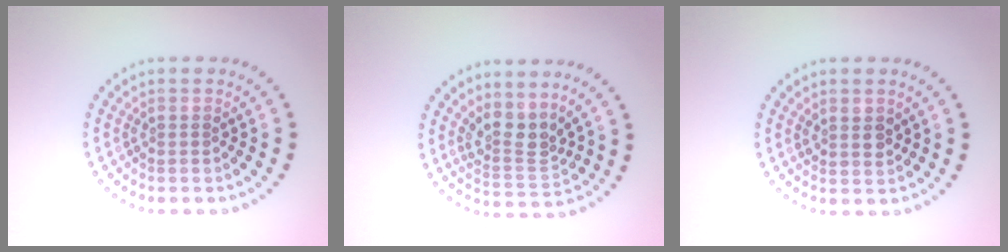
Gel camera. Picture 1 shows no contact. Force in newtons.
{"total": 3.0, "press": 2.3, "slide": 2.0}
{"total": 1.7, "press": 1.5, "slide": 0.7}